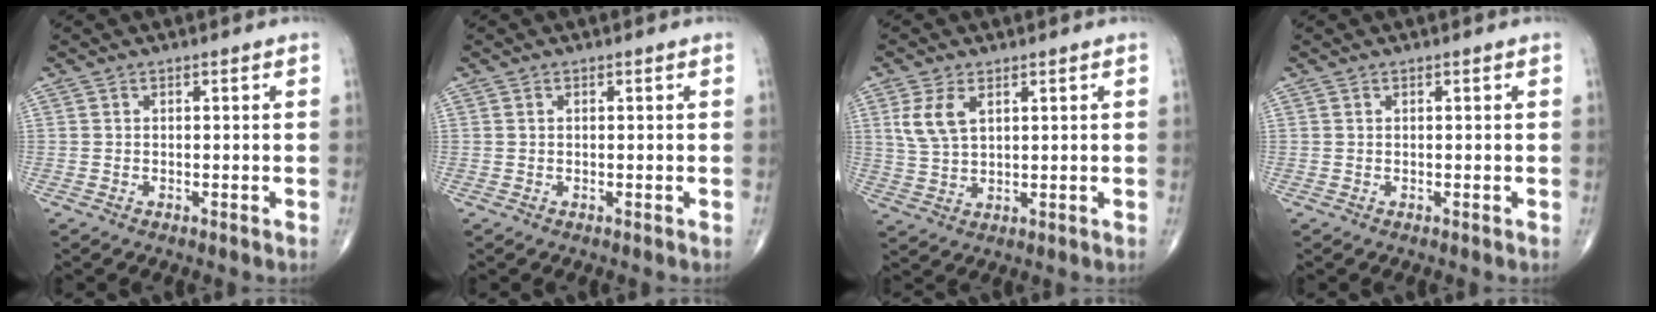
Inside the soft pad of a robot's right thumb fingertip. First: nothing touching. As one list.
[{"total": 0.0}, {"total": 6.0, "force": [2.3, 3.2, 4.5], "torque": [-0.097, -0.003, 0.053]}, {"total": 0.0}]